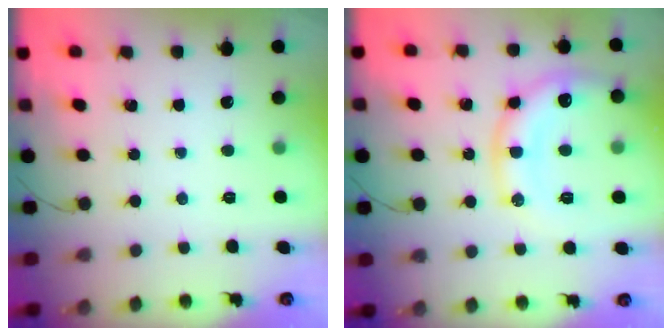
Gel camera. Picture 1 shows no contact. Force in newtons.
{"total": 13.8, "press": 13.7, "slide": 1.5}